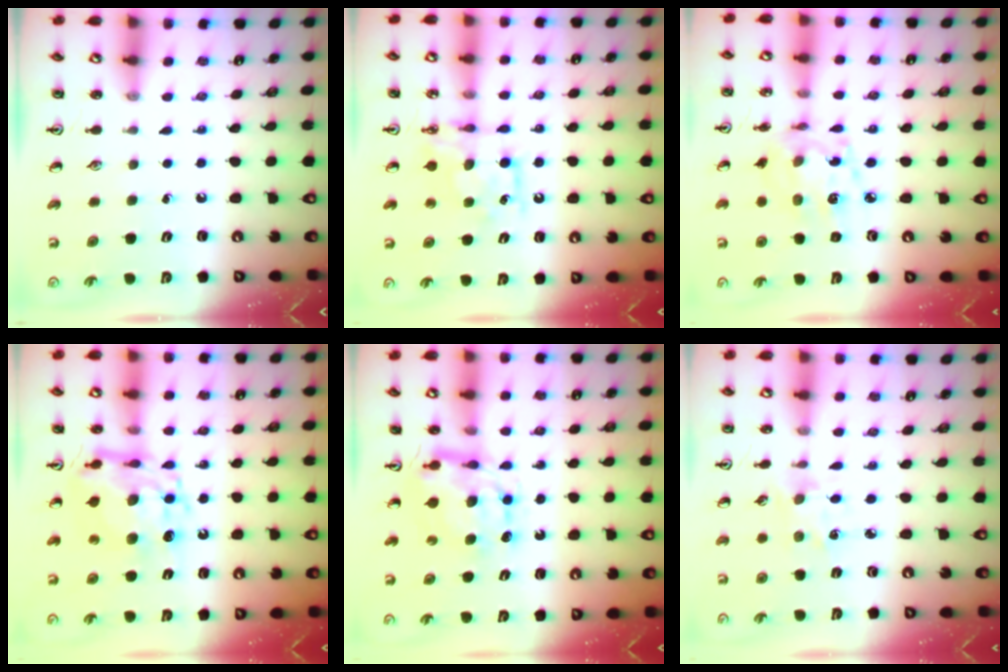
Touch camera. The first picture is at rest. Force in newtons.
{"total": 8.2, "press": 8.2, "slide": 0.1}
{"total": 10.3, "press": 10.3, "slide": 0.8}
{"total": 12.1, "press": 12.1, "slide": 1.1}
{"total": 7.0, "press": 7.0, "slide": 0.6}
{"total": 3.1, "press": 3.0, "slide": 0.5}